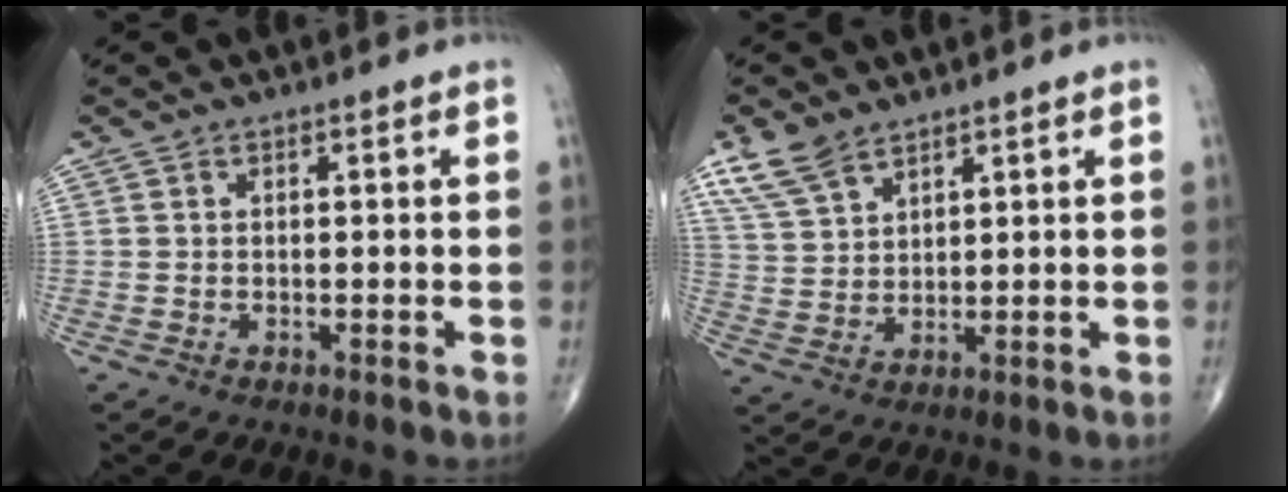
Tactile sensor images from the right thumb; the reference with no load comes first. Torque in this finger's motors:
{"motor_torque": [-0.17, 0.33, 0.63, 0.57, 0.03]}